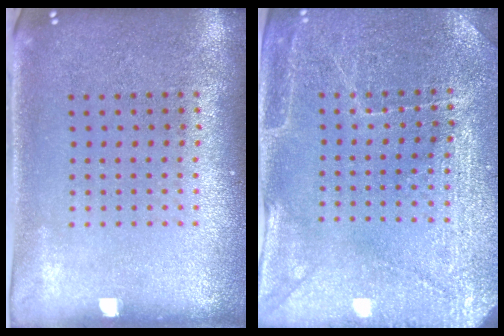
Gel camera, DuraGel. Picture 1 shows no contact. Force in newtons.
{"total": 3.0, "press": 3.0, "slide": 0.2}